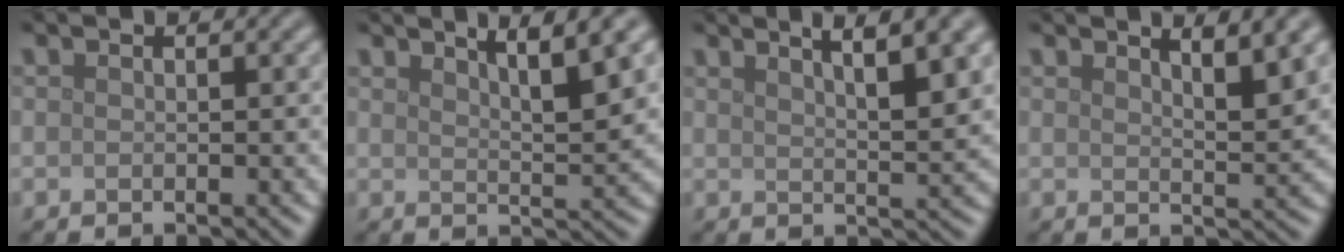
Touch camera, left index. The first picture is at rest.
{"total": 4.6, "force": [2.9, 0.8, 3.4], "torque": [-0.040, 0.003, 0.045]}
{"total": 5.8, "force": [3.4, 1.4, 4.5], "torque": [-0.042, 0.018, 0.036]}
{"total": 3.7, "force": [2.4, 0.7, 2.7], "torque": [-0.026, 0.001, 0.037]}